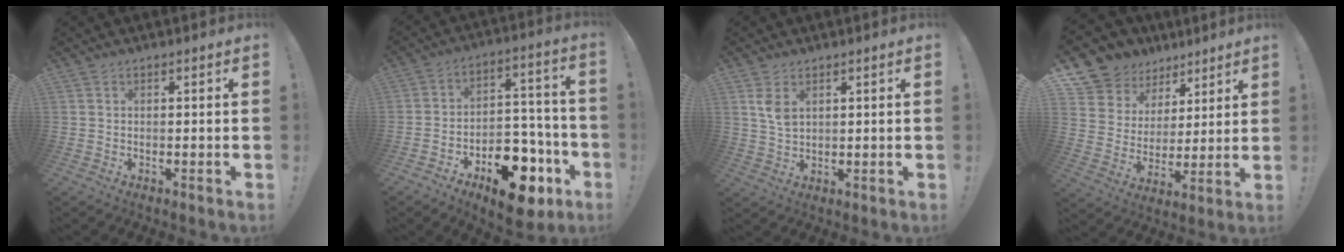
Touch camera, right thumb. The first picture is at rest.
{"total": 17.0, "force": [-10.1, 9.5, 9.8], "torque": [-0.091, 0.095, -0.152]}
{"total": 4.9, "force": [2.2, 2.7, 3.5], "torque": [-0.050, -0.010, 0.038]}
{"total": 10.7, "force": [7.1, 7.8, 1.6], "torque": [-0.031, -0.063, 0.147]}